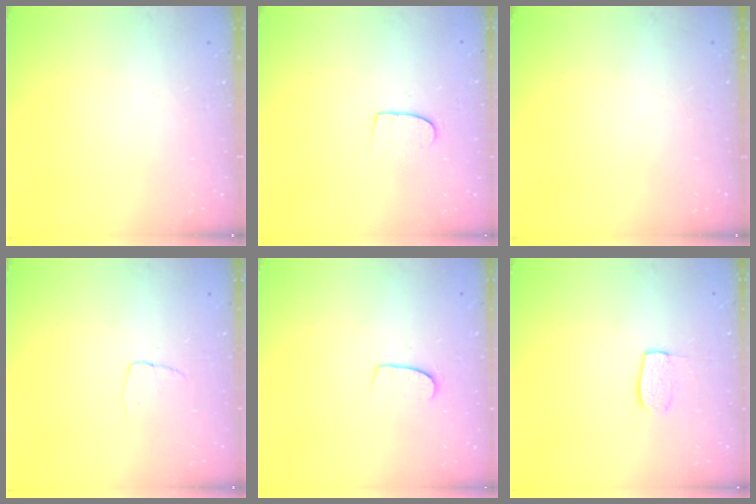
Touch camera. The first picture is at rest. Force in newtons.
{"total": 7.3, "press": 7.2, "slide": 0.5}
{"total": 0.0}
{"total": 3.5, "press": 3.5, "slide": 0.3}
{"total": 7.0, "press": 7.0, "slide": 0.4}
{"total": 6.6, "press": 6.5, "slide": 0.4}